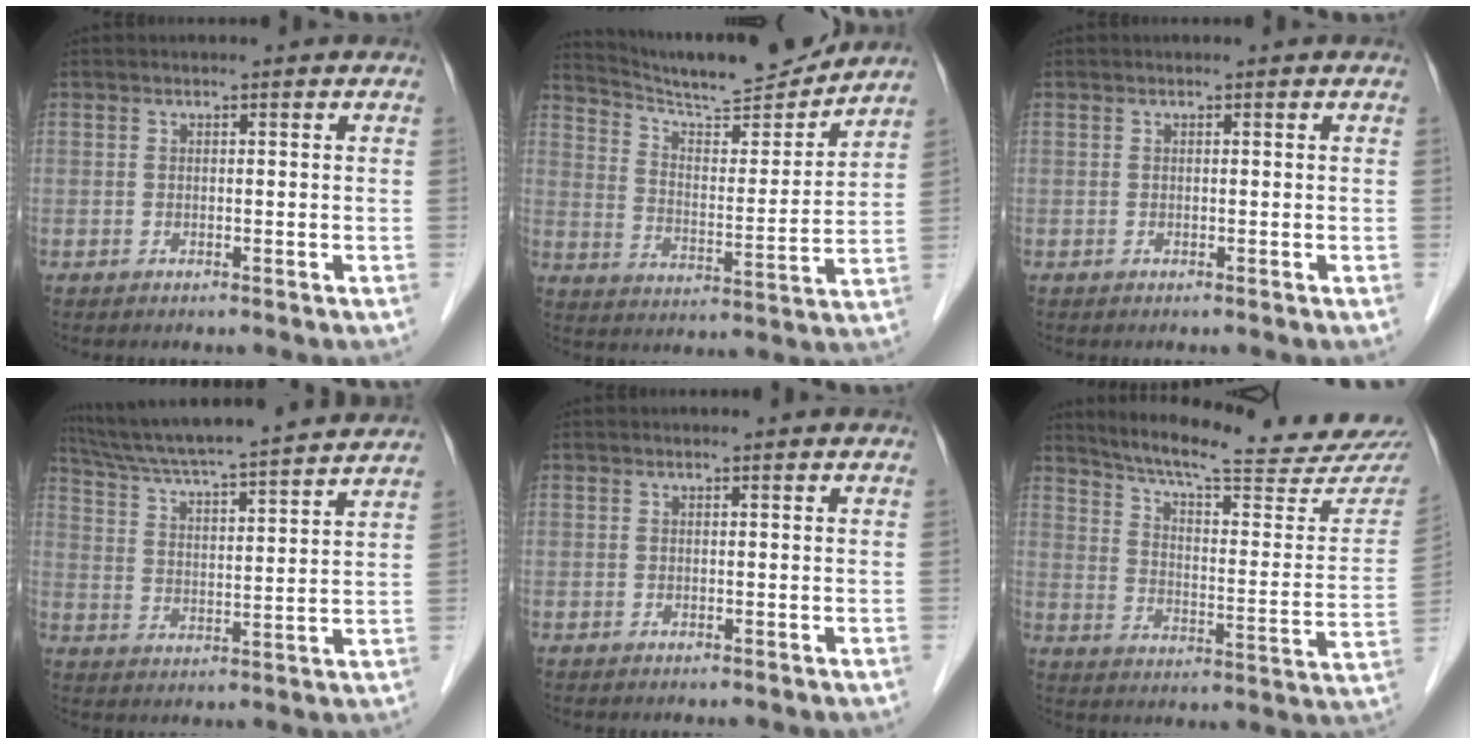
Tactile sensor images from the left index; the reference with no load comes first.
{"total": 16.3, "force": [15.5, 0.8, 5.0], "torque": [-0.091, -0.010, 0.242]}
{"total": 0.0}
{"total": 21.0, "force": [19.0, 0.0, 8.7], "torque": [-0.156, 0.009, 0.280]}
{"total": 0.9, "force": [0.9, 0.0, 0.3], "torque": [-0.009, 0.008, 0.013]}
{"total": 22.7, "force": [20.8, 1.0, 9.0], "torque": [-0.133, -0.066, 0.274]}